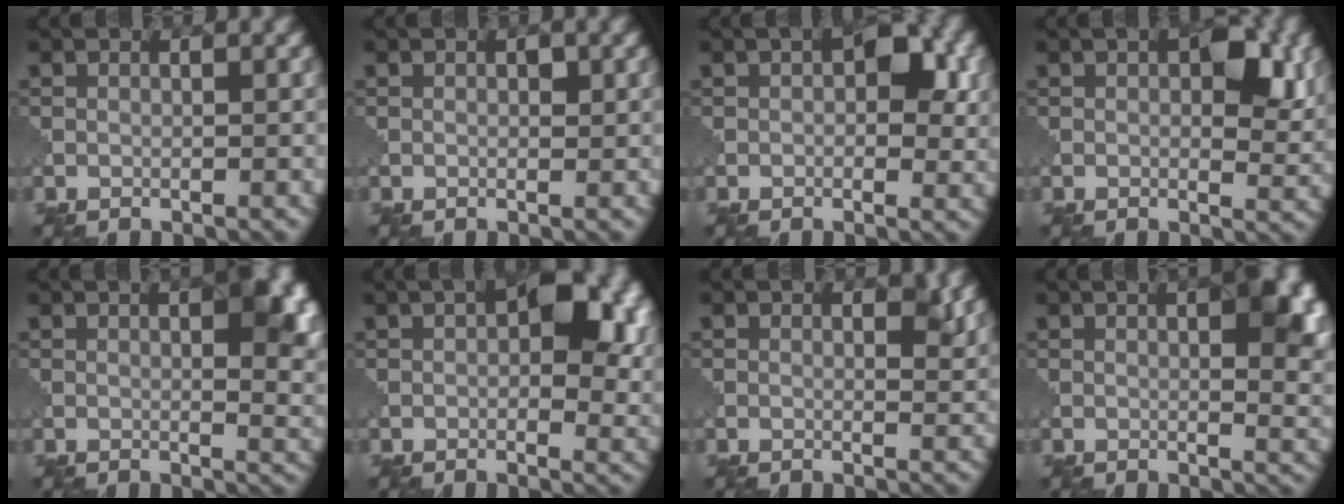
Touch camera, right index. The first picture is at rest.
{"total": 0.8, "force": [0.2, 0.5, 0.6], "torque": [-0.005, -0.003, 0.006]}
{"total": 5.2, "force": [1.0, 2.9, 4.2], "torque": [-0.046, -0.002, 0.015]}
{"total": 5.7, "force": [1.4, 2.9, 4.6], "torque": [-0.054, -0.006, 0.023]}
{"total": 7.7, "force": [1.9, 2.8, 7.0], "torque": [-0.061, -0.001, 0.026]}
{"total": 8.8, "force": [1.8, 4.8, 7.1], "torque": [-0.078, -0.001, 0.024]}
{"total": 1.8, "force": [0.8, 0.8, 1.4], "torque": [-0.015, -0.009, 0.012]}
{"total": 8.5, "force": [2.0, 3.1, 7.7], "torque": [-0.062, 0.003, 0.024]}